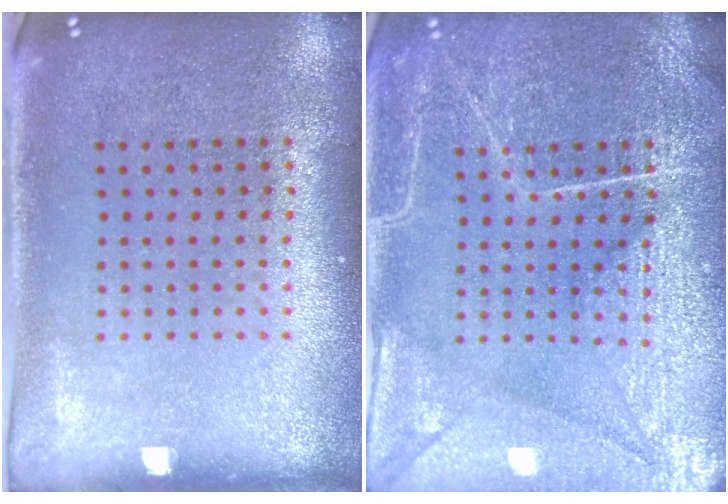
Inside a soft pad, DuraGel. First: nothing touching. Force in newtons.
{"total": 6.2, "press": 6.2, "slide": 0.7}